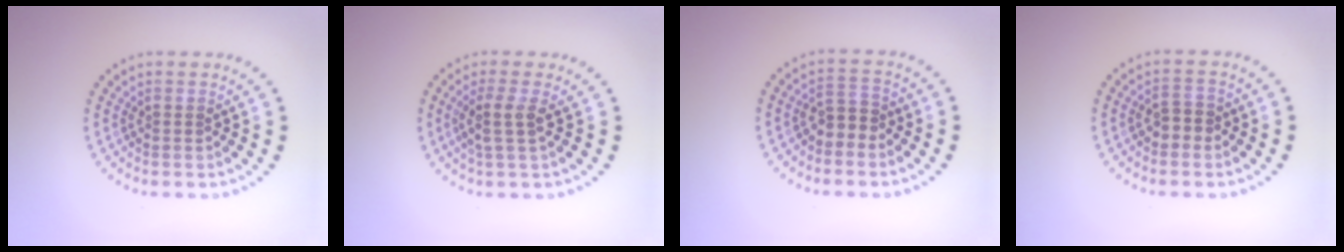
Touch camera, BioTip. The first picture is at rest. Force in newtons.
{"total": 2.3, "press": 1.8, "slide": 1.5}
{"total": 1.8, "press": 1.5, "slide": 1.0}
{"total": 1.9, "press": 1.8, "slide": 0.6}